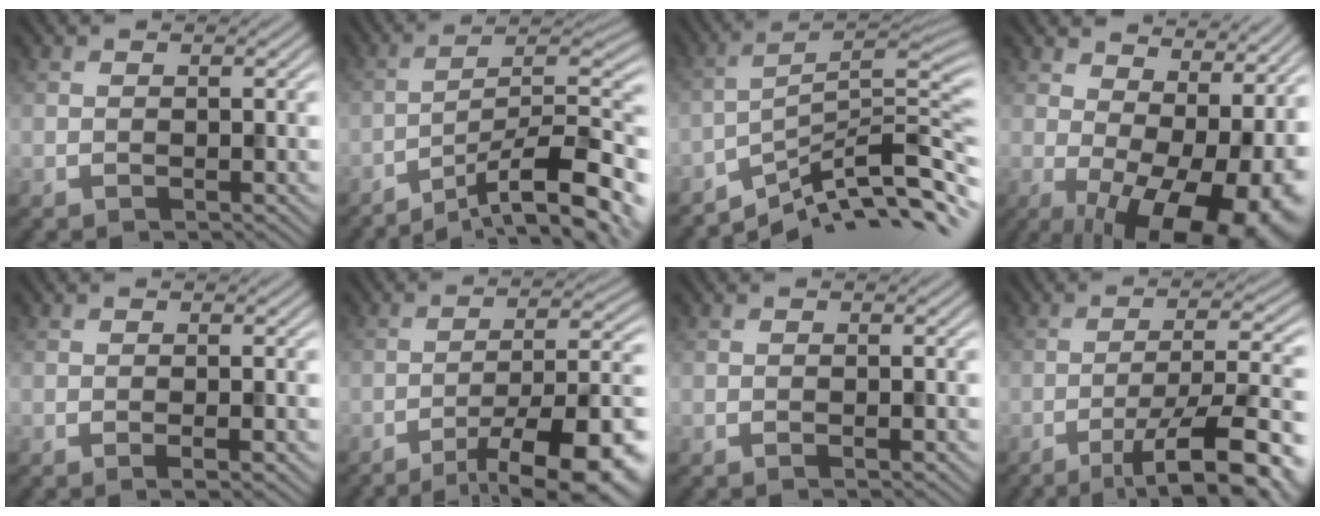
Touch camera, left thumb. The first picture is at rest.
{"total": 15.4, "force": [-10.4, 3.3, 10.8], "torque": [-0.162, 0.006, -0.166]}
{"total": 10.7, "force": [-8.0, 1.7, 6.9], "torque": [-0.110, 0.011, -0.137]}
{"total": 16.3, "force": [0.5, 8.2, 14.0], "torque": [-0.174, -0.017, 0.045]}
{"total": 1.4, "force": [-0.3, 0.1, 1.4], "torque": [-0.025, -0.003, -0.007]}
{"total": 14.1, "force": [-8.8, 3.5, 10.5], "torque": [-0.153, 0.003, -0.125]}
{"total": 0.5, "force": [-0.2, 0.0, 0.5], "torque": [-0.008, -0.002, -0.004]}
{"total": 13.4, "force": [-7.5, 3.2, 10.6], "torque": [-0.157, 0.008, -0.108]}